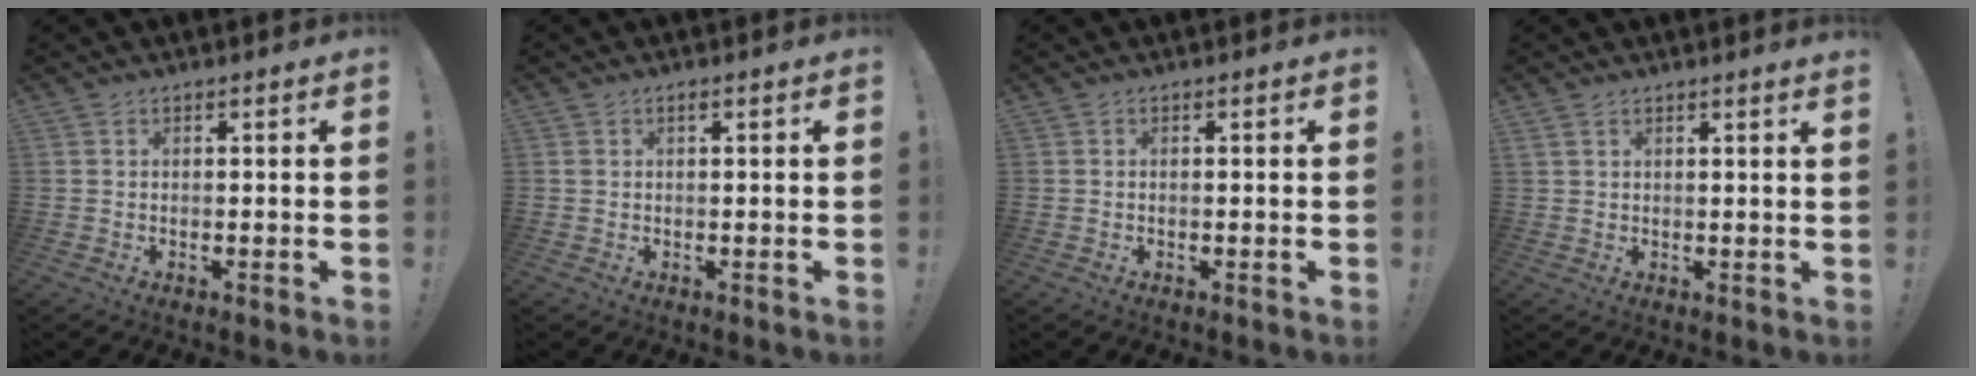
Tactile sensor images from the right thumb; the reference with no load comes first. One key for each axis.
{"total": 0.8, "fx": 0.5, "fy": 0.3, "fz": 0.5, "tx": -0.010, "ty": 0.002, "tz": 0.010}
{"total": 0.0}
{"total": 1.5, "fx": 1.4, "fy": 0.1, "fz": 0.6, "tx": -0.007, "ty": -0.007, "tz": 0.025}